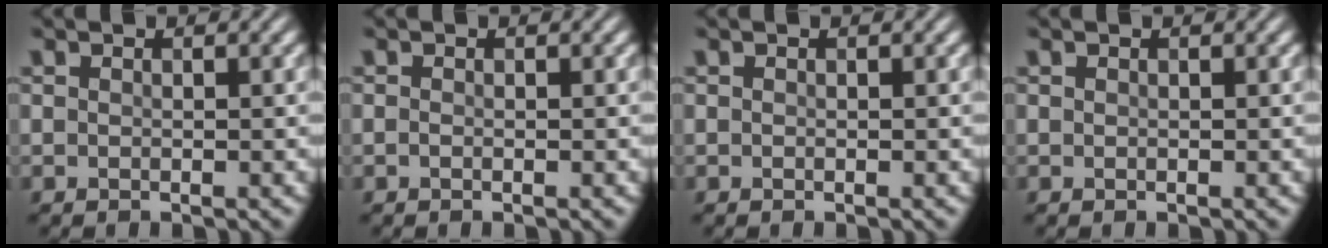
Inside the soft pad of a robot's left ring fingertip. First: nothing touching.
{"total": 0.5, "force": [-0.5, 0.1, 0.2], "torque": [-0.006, 0.001, -0.009]}
{"total": 0.0}
{"total": 0.0}